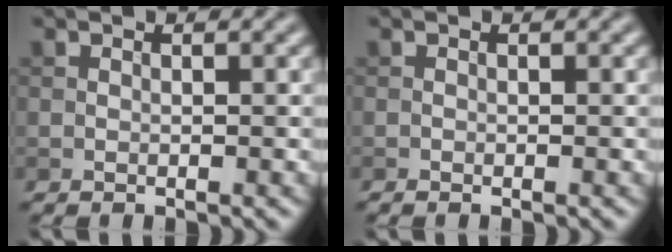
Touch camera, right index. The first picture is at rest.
{"total": 0.0}